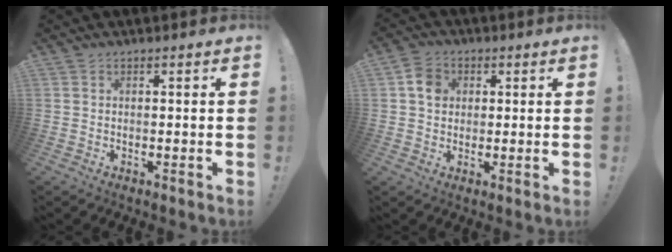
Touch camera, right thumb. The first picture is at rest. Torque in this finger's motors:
{"motor_torque": [0.13, 0.03, 0.26, -0.37, -0.01]}